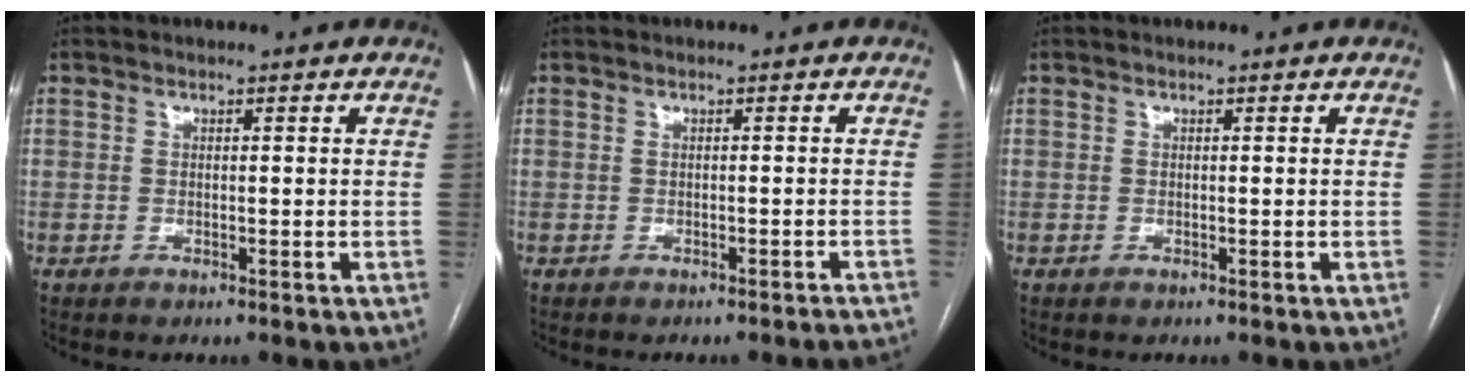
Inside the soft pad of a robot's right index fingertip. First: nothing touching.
{"total": 5.8, "force": [-5.5, -0.7, 1.6], "torque": [-0.008, -0.014, -0.059]}
{"total": 0.0}